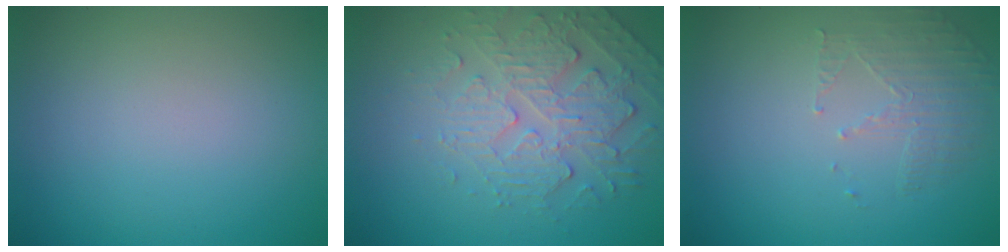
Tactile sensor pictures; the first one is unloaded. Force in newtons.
{"total": 4.8, "press": 3.5, "slide": 3.3}
{"total": 1.7, "press": 0.9, "slide": 1.4}